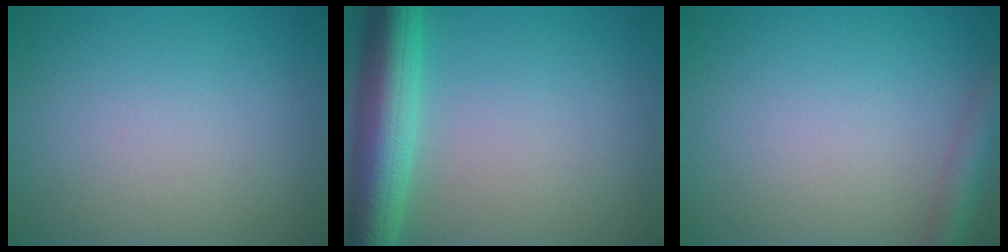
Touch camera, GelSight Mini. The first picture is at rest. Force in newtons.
{"total": 7.3, "press": 7.3, "slide": 0.2}
{"total": 2.9, "press": 2.9, "slide": 0.1}